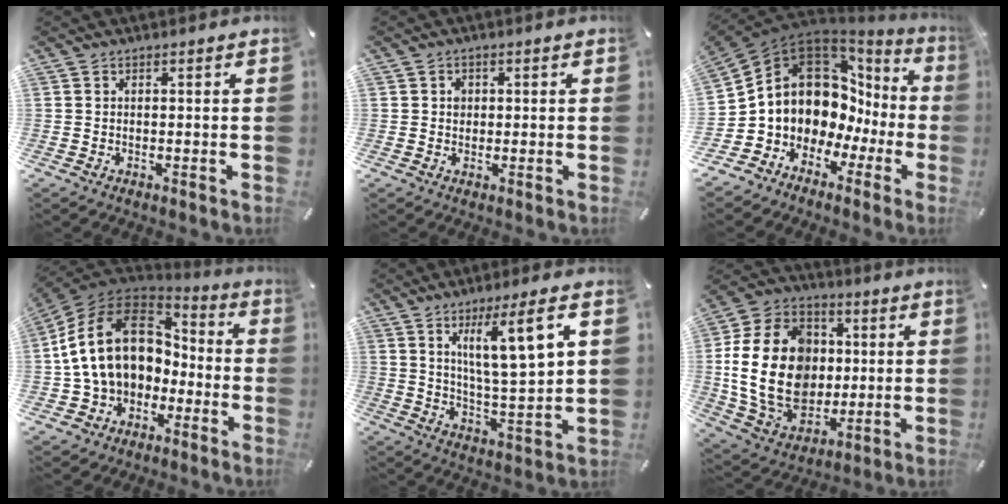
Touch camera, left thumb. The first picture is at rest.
{"total": 2.0, "force": [0.2, 1.8, 0.8], "torque": [-0.010, 0.004, -0.002]}
{"total": 10.6, "force": [4.5, 8.8, 3.9], "torque": [-0.081, -0.078, 0.094]}
{"total": 19.0, "force": [2.5, 14.5, 12.0], "torque": [-0.245, 0.007, 0.045]}
{"total": 13.0, "force": [6.7, 2.5, 10.9], "torque": [-0.184, -0.019, 0.105]}
{"total": 23.9, "force": [0.4, 18.5, 15.1], "torque": [-0.313, 0.011, 0.018]}